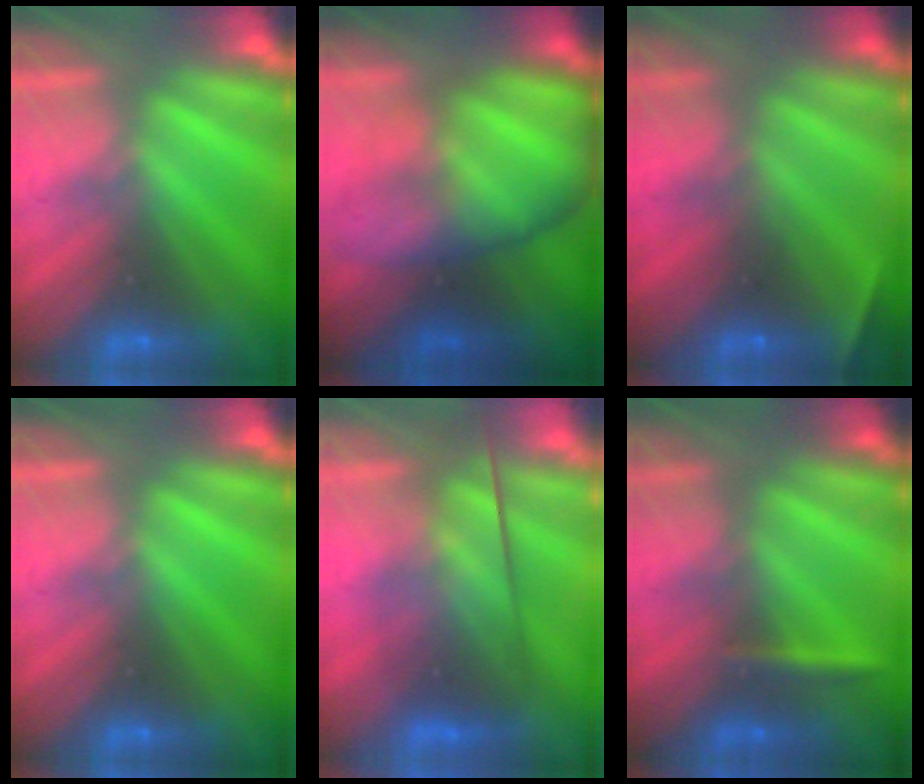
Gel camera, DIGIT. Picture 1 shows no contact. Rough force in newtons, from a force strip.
{"total": 8.6}
{"total": 2.0}
{"total": 0.0}
{"total": 4.0}
{"total": 2.4}